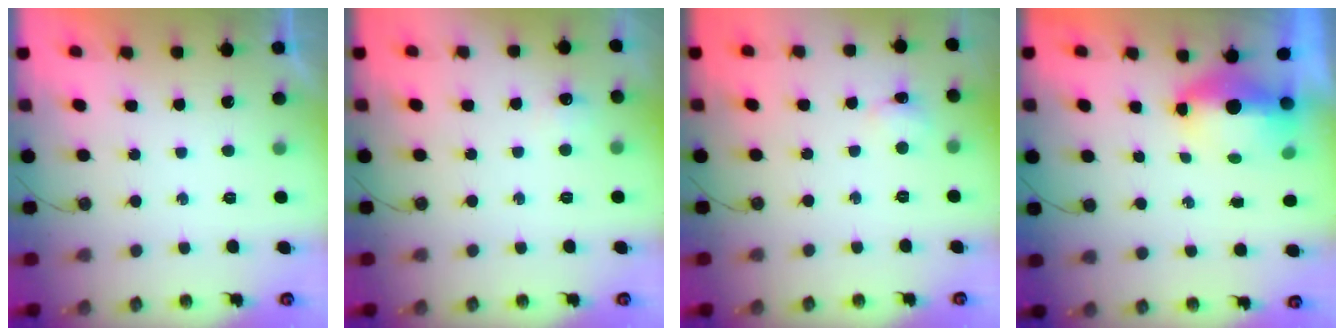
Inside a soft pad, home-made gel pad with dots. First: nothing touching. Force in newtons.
{"total": 5.0, "press": 4.9, "slide": 0.8}
{"total": 2.7, "press": 2.6, "slide": 0.5}
{"total": 8.4, "press": 7.1, "slide": 4.6}